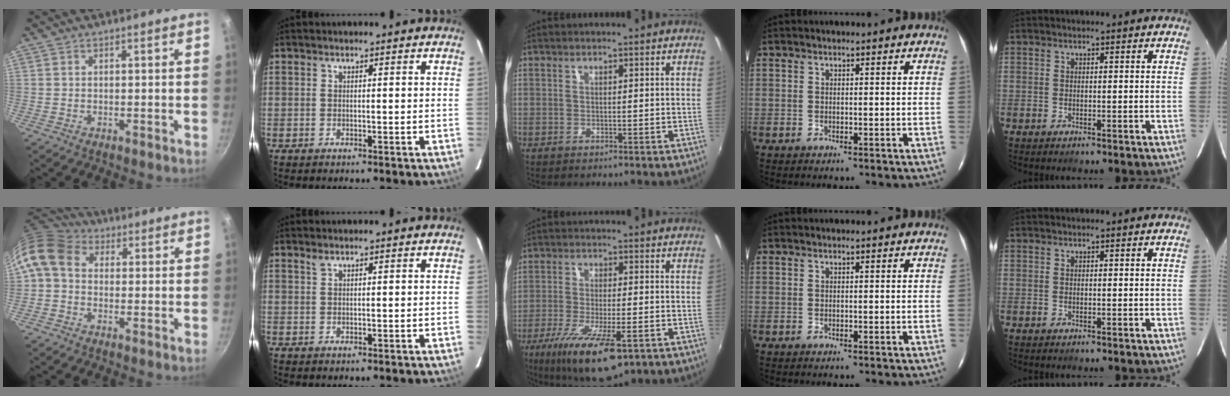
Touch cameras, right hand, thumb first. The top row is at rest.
{"thumb": {"total": 9.9, "force": [1.1, 7.8, 5.9], "torque": [-0.105, 0.024, 0.000]}, "index": {"total": 0.8, "force": [0.7, 0.2, 0.4], "torque": [-0.006, 0.003, 0.014]}, "middle": {"total": 15.2, "force": [-8.4, 4.0, 12.0], "torque": [-0.232, -0.051, -0.136]}}